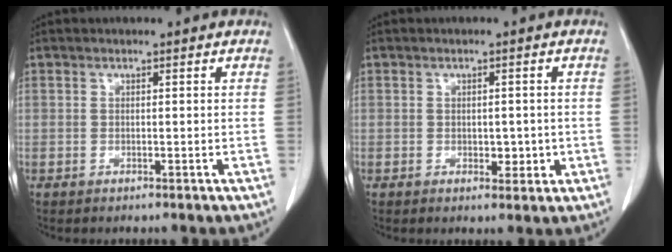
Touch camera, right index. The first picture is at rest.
{"total": 2.7, "force": [-0.4, 1.7, 2.1], "torque": [-0.023, 0.000, 0.001]}